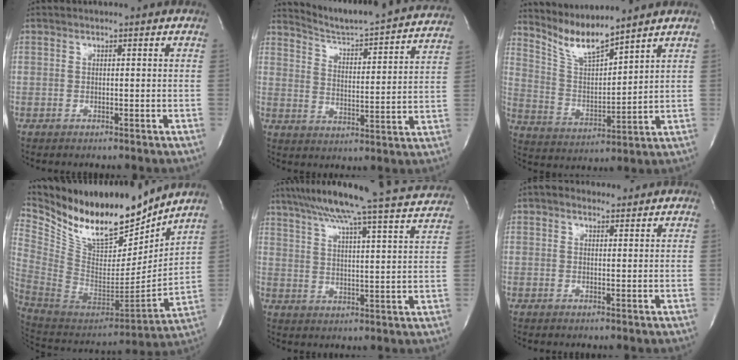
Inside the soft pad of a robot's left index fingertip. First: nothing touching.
{"total": 20.3, "force": [19.3, 0.9, 6.2], "torque": [-0.098, -0.044, 0.253]}
{"total": 8.1, "force": [7.6, -0.1, 2.6], "torque": [-0.067, -0.003, 0.159]}
{"total": 21.2, "force": [17.3, 6.2, 10.5], "torque": [-0.213, -0.024, 0.310]}
{"total": 22.7, "force": [20.0, 0.0, 10.9], "torque": [-0.180, -0.004, 0.268]}
{"total": 8.2, "force": [6.5, 3.7, 3.4], "torque": [-0.051, 0.028, 0.098]}